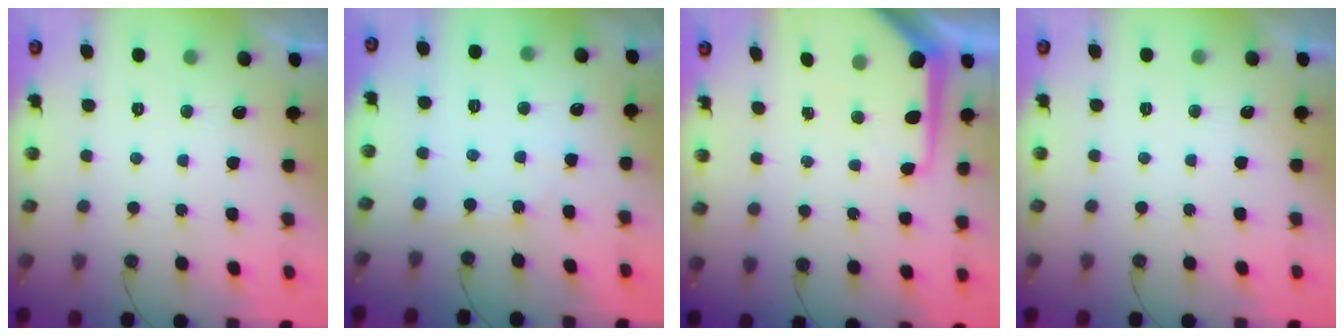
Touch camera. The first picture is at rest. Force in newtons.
{"total": 2.8, "press": 2.7, "slide": 0.4}
{"total": 10.5, "press": 10.4, "slide": 1.1}
{"total": 0.0}